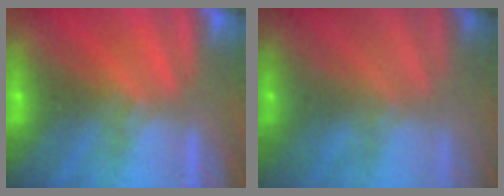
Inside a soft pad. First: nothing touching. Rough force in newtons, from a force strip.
{"total": 2.5}